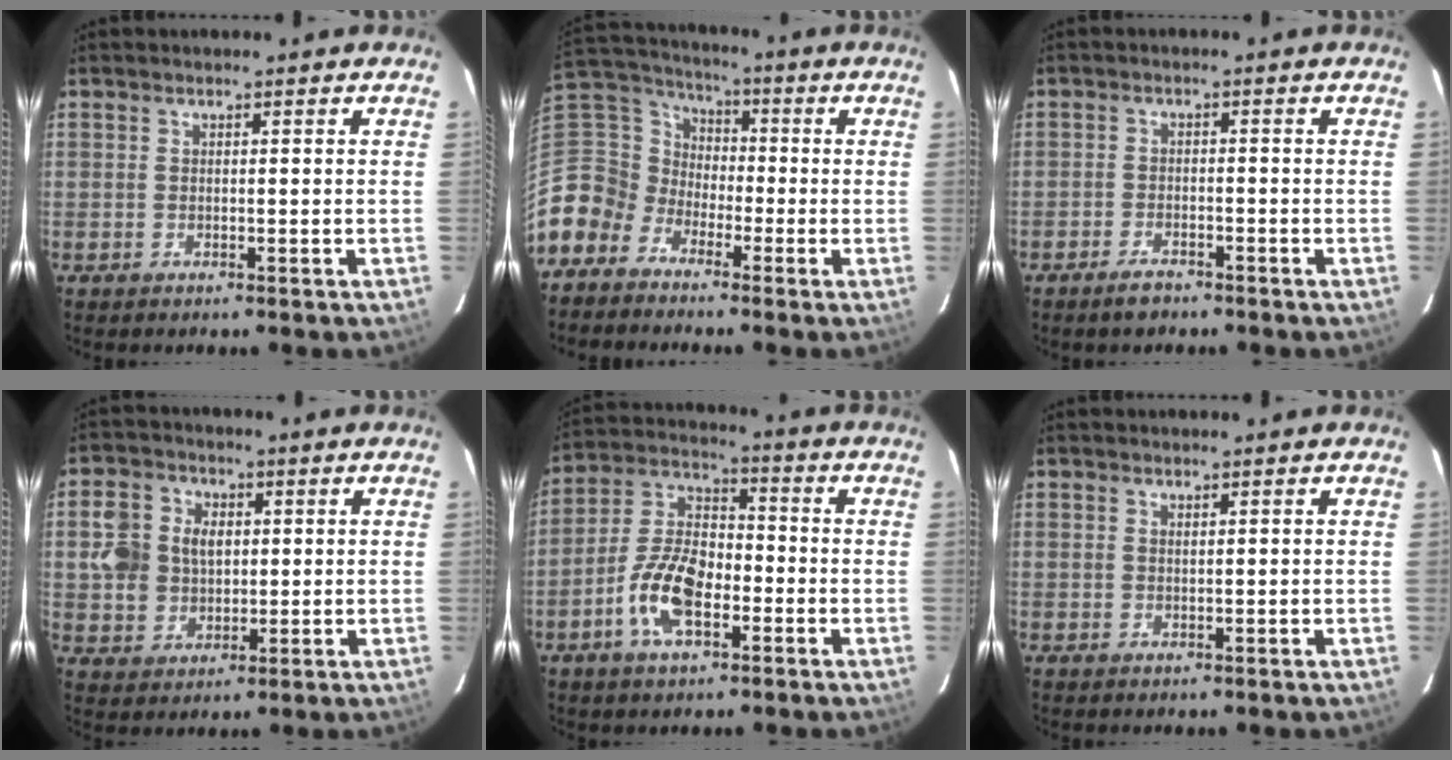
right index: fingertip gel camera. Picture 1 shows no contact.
{"total": 9.6, "force": [-5.0, 8.0, 1.7], "torque": [-0.063, 0.039, -0.130]}
{"total": 3.3, "force": [-2.7, 1.4, 1.4], "torque": [-0.040, 0.002, -0.048]}
{"total": 9.1, "force": [1.3, 7.9, 4.4], "torque": [-0.100, 0.023, 0.031]}
{"total": 11.8, "force": [-4.7, 5.8, 9.1], "torque": [-0.190, 0.010, -0.088]}
{"total": 0.5, "force": [0.4, 0.2, 0.2], "torque": [-0.004, 0.001, 0.009]}